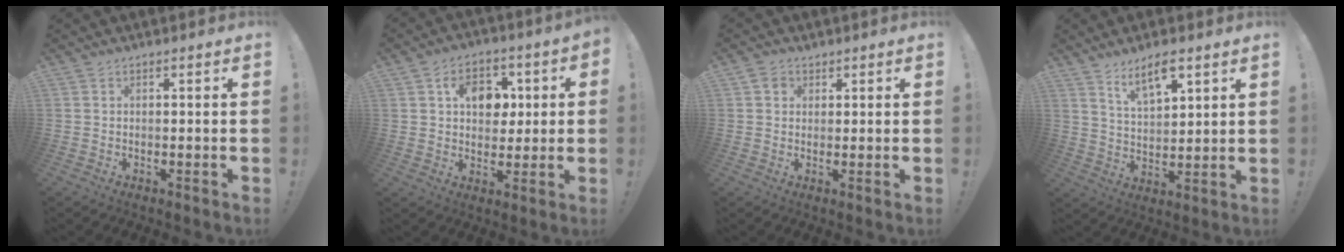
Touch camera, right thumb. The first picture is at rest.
{"total": 10.7, "force": [2.7, 8.3, 6.2], "torque": [-0.085, 0.001, 0.051]}
{"total": 2.8, "force": [1.6, 2.3, 0.5], "torque": [-0.001, -0.003, 0.028]}
{"total": 8.4, "force": [5.9, 3.0, 5.1], "torque": [-0.081, -0.031, 0.103]}